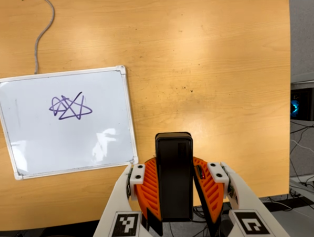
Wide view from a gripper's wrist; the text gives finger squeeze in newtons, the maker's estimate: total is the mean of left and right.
{"total": 5.3, "left": 4.6, "right": 6.0}